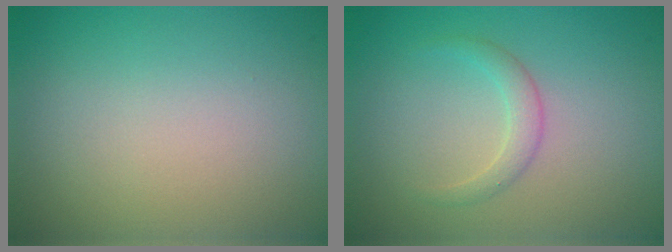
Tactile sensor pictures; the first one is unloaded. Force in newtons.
{"total": 1.6, "press": 1.6, "slide": 0.0}